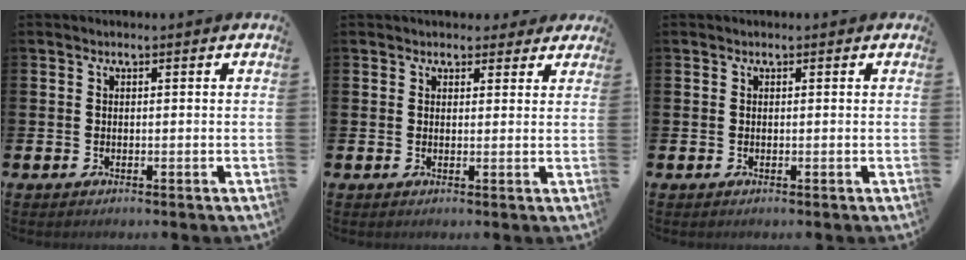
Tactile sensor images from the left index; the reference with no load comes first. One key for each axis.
{"total": 2.6, "fx": 2.2, "fy": 1.3, "fz": 0.1, "tx": 0.009, "ty": -0.007, "tz": 0.036}
{"total": 0.0}